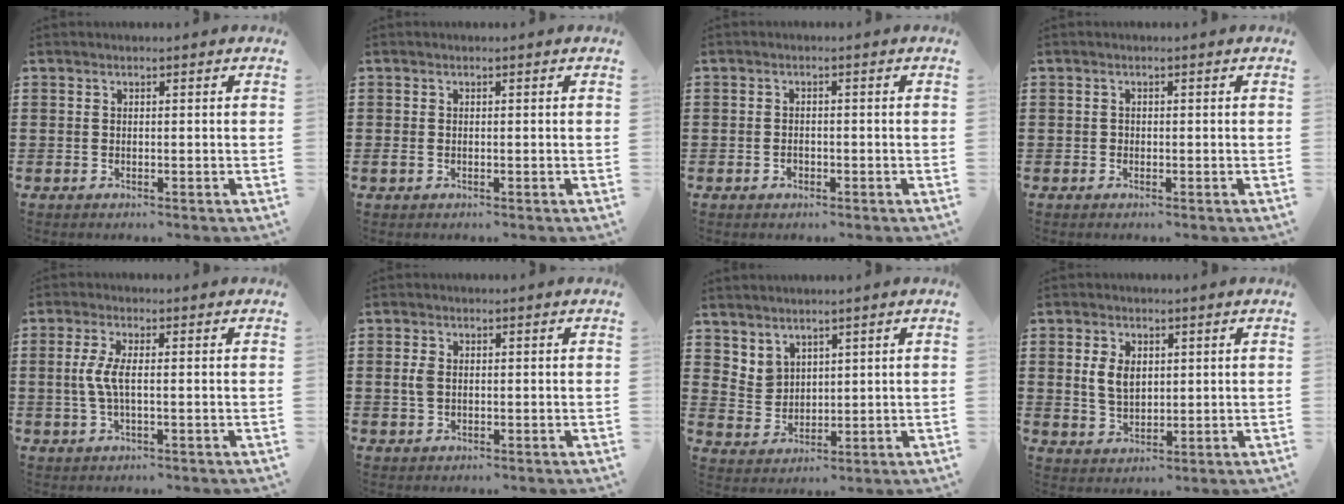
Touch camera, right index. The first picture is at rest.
{"total": 0.5, "force": [-0.2, 0.3, 0.4], "torque": [-0.017, -0.003, -0.007]}
{"total": 0.8, "force": [-0.4, 0.4, 0.5], "torque": [-0.013, -0.004, -0.007]}
{"total": 0.5, "force": [-0.2, 0.5, 0.2], "torque": [-0.004, 0.003, -0.005]}
{"total": 4.1, "force": [-0.1, 1.0, 3.9], "torque": [-0.102, -0.010, -0.013]}
{"total": 2.4, "force": [0.3, 1.5, 1.8], "torque": [-0.046, 0.003, 0.002]}
{"total": 3.9, "force": [3.3, 2.0, 0.0], "torque": [-0.013, -0.004, 0.067]}
{"total": 4.7, "force": [1.0, 3.0, 3.5], "torque": [-0.083, 0.007, 0.015]}